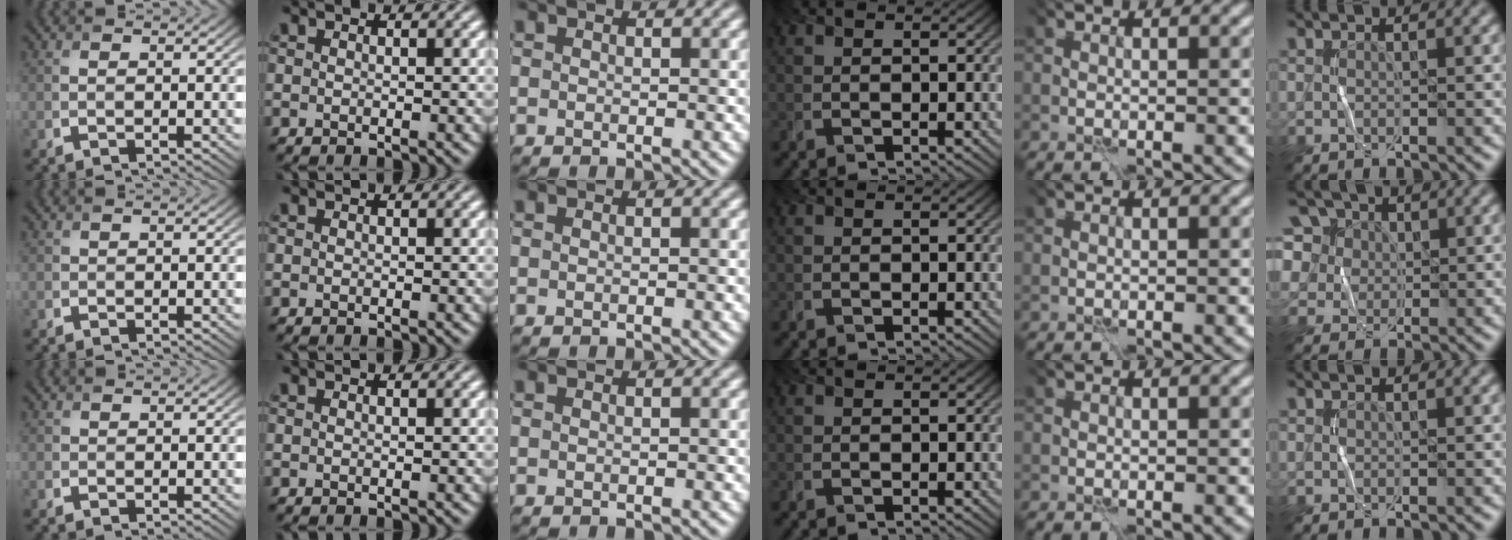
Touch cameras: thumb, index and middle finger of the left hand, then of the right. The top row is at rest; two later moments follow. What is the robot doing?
{"motion": "wrap", "object": "cellophane"}